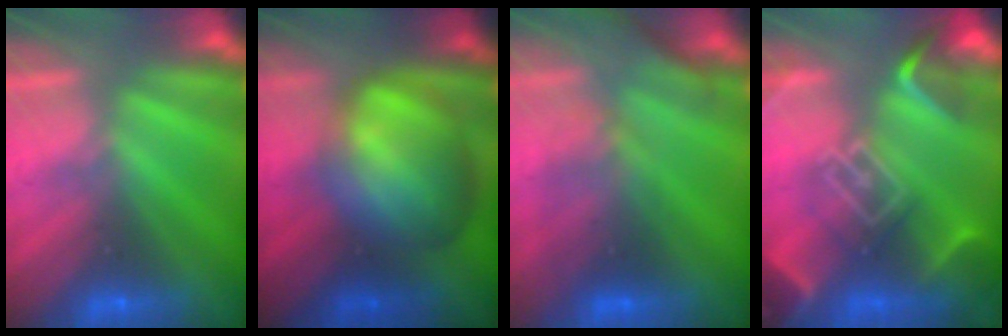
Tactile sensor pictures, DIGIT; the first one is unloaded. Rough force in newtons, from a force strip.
{"total": 7.6}
{"total": 2.8}
{"total": 7.2}